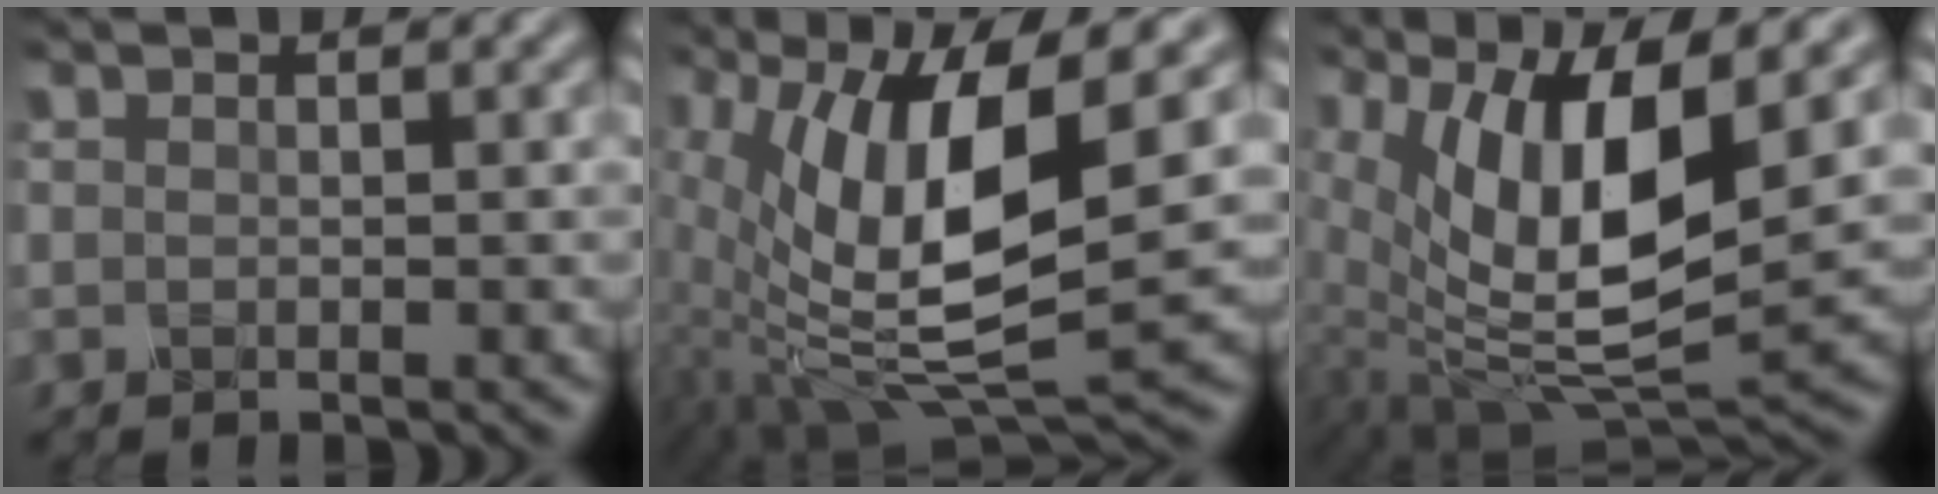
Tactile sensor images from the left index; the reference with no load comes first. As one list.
[{"total": 11.8, "force": [1.1, 4.1, 11.0], "torque": [-0.212, -0.008, 0.032]}, {"total": 11.8, "force": [4.1, 4.1, 10.3], "torque": [-0.194, -0.008, 0.089]}]